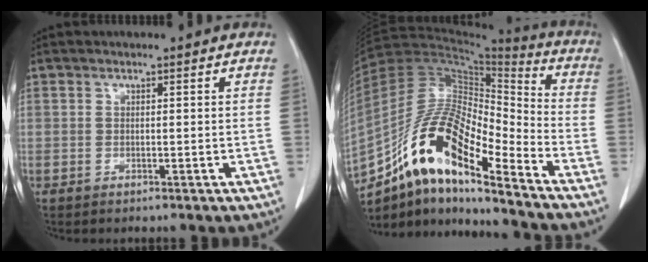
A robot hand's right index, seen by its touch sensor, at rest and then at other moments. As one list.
[{"total": 17.0, "force": [-11.0, 3.9, 12.4], "torque": [-0.233, 0.030, -0.193]}]